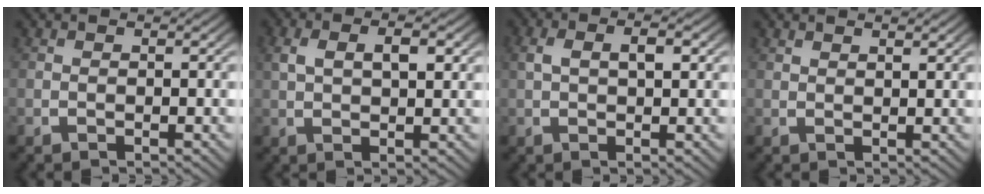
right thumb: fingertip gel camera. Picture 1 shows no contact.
{"total": 3.3, "force": [1.1, 1.4, 2.8], "torque": [-0.049, 0.006, 0.024]}
{"total": 2.8, "force": [0.8, 1.1, 2.5], "torque": [-0.043, 0.006, 0.015]}
{"total": 1.3, "force": [1.2, -0.1, 0.2], "torque": [-0.003, -0.001, 0.026]}